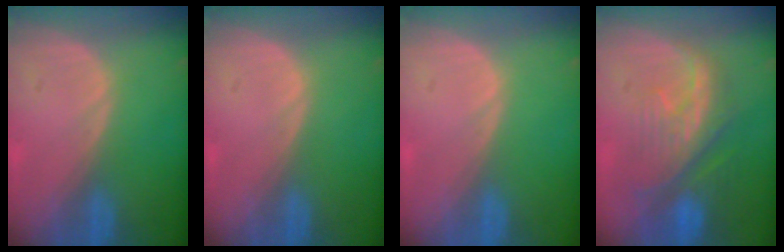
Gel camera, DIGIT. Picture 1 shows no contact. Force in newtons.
{"total": 0.0}
{"total": 0.0}
{"total": 10.0, "press": 9.0, "slide": 4.4}